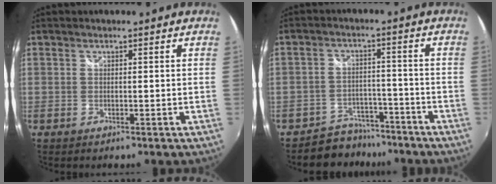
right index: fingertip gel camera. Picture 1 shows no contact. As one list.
[{"total": 7.5, "force": [-6.2, 4.1, 0.1], "torque": [-0.013, 0.024, -0.092]}]